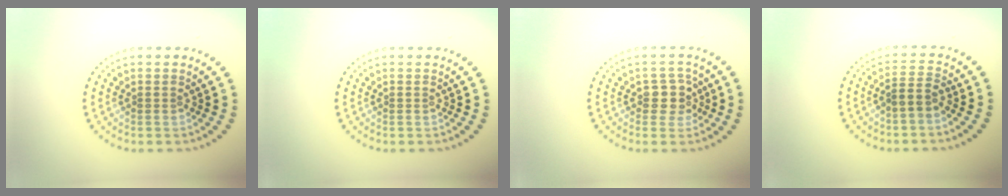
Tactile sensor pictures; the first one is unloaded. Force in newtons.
{"total": 0.0}
{"total": 2.4, "press": 2.1, "slide": 1.1}
{"total": 1.9, "press": 1.3, "slide": 1.4}